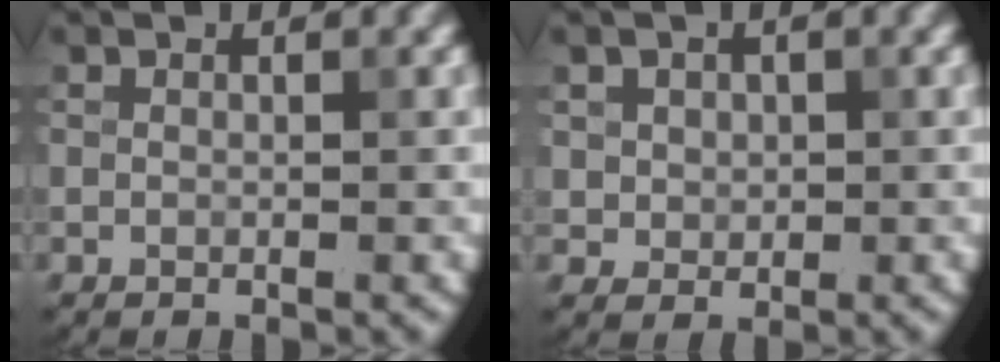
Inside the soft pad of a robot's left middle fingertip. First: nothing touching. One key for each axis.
{"total": 2.5, "fx": 0.8, "fy": 2.1, "fz": 1.0, "tx": -0.022, "ty": 0.002, "tz": 0.023}